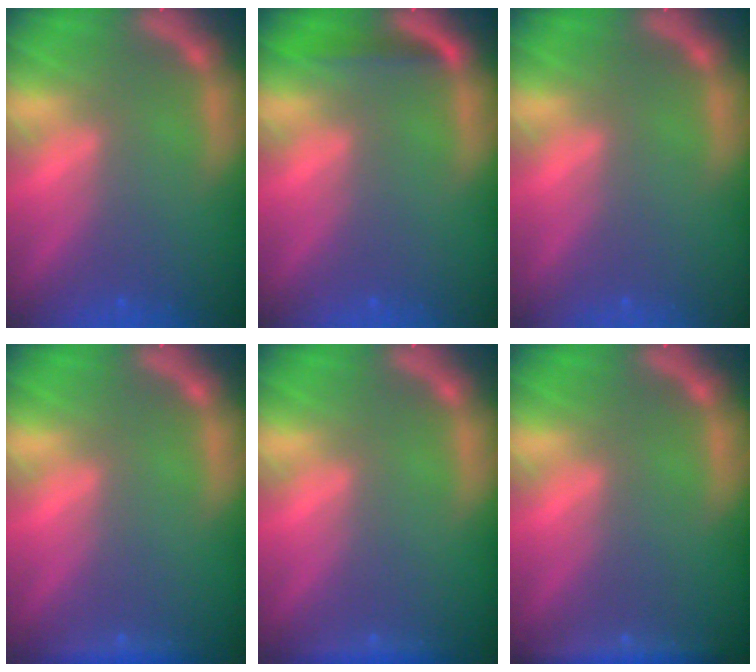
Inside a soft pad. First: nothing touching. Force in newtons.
{"total": 1.9}
{"total": 0.0}
{"total": 1.4}
{"total": 1.4}
{"total": 3.0}